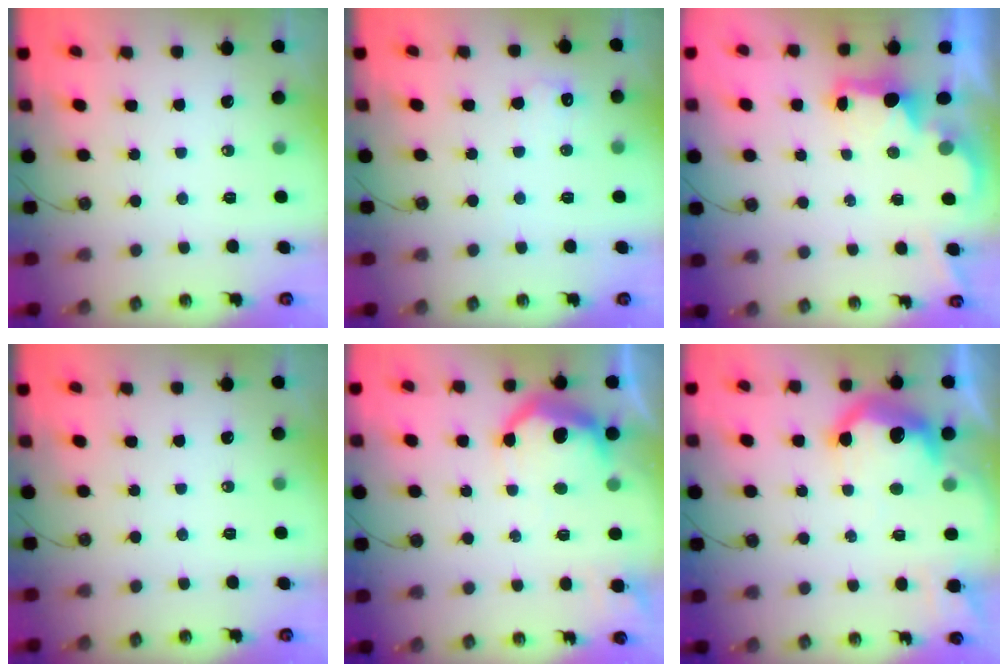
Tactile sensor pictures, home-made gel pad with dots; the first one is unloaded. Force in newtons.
{"total": 5.8, "press": 5.8, "slide": 0.9}
{"total": 2.2, "press": 2.1, "slide": 0.8}
{"total": 0.0}
{"total": 11.3, "press": 11.2, "slide": 0.7}
{"total": 14.9, "press": 14.9, "slide": 1.1}